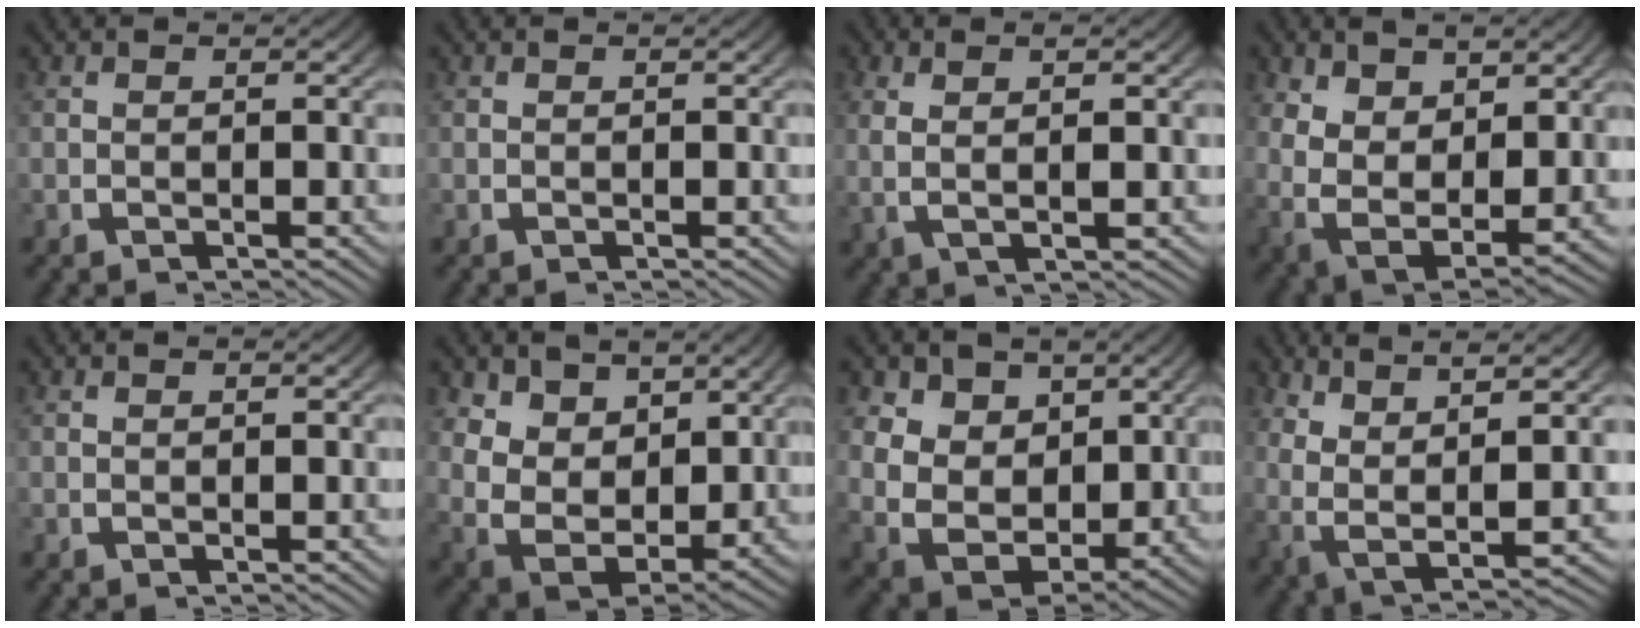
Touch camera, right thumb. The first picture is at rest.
{"total": 0.0}
{"total": 3.7, "force": [0.8, 1.0, 3.5], "torque": [-0.070, -0.001, 0.024]}
{"total": 10.1, "force": [-0.7, 7.4, 6.8], "torque": [-0.175, -0.058, 0.015]}
{"total": 0.0}
{"total": 10.2, "force": [0.2, 7.9, 6.5], "torque": [-0.179, -0.064, 0.025]}
{"total": 11.4, "force": [0.3, 9.2, 6.8], "torque": [-0.184, -0.061, 0.021]}
{"total": 10.9, "force": [2.0, 6.4, 8.6], "torque": [-0.181, -0.031, 0.047]}